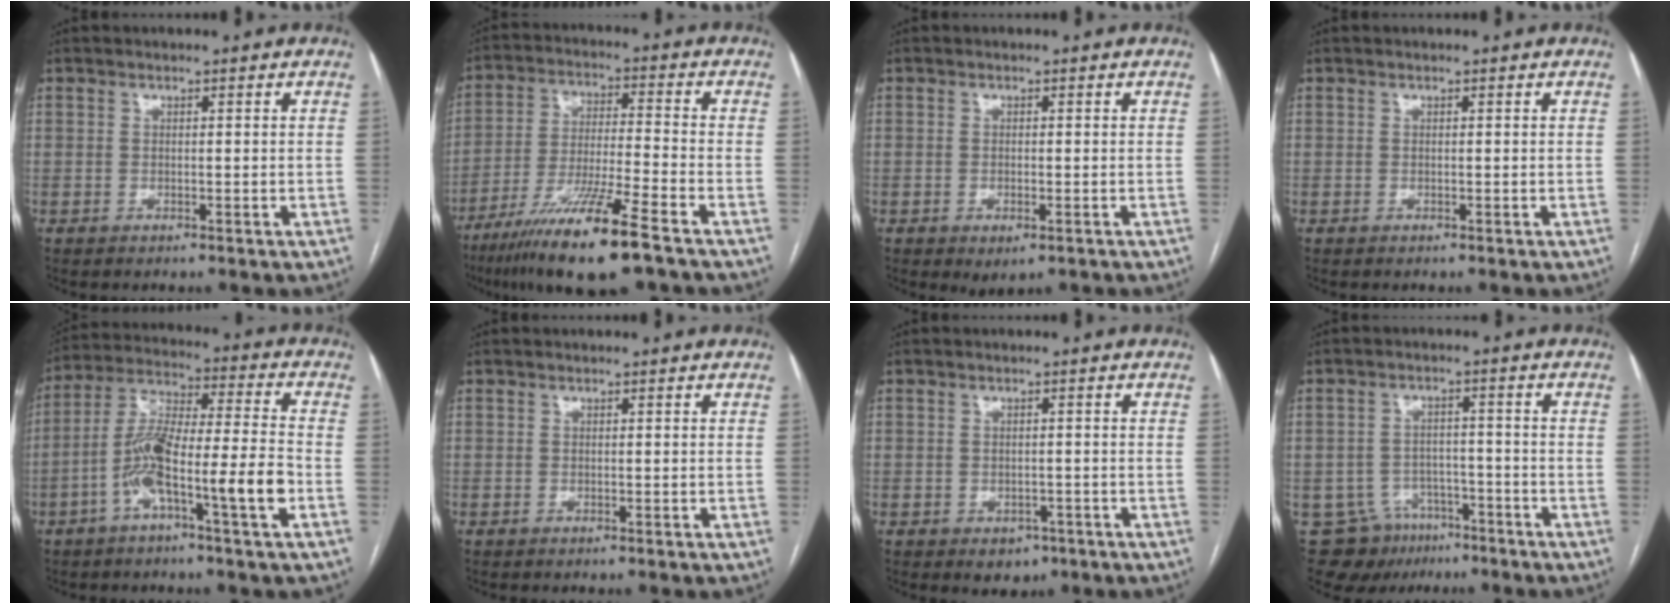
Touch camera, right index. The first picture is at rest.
{"total": 14.5, "force": [-9.4, 0.0, 11.0], "torque": [-0.218, -0.041, -0.172]}
{"total": 2.7, "force": [-1.3, 1.1, 2.2], "torque": [-0.033, -0.004, -0.010]}
{"total": 0.0}
{"total": 13.3, "force": [-4.8, 0.9, 12.4], "torque": [-0.234, 0.017, -0.089]}
{"total": 0.0}
{"total": 3.1, "force": [-1.5, 2.4, 1.3], "torque": [-0.007, 0.004, -0.011]}
{"total": 9.9, "force": [-6.5, 7.2, 2.3], "torque": [-0.040, 0.017, -0.092]}